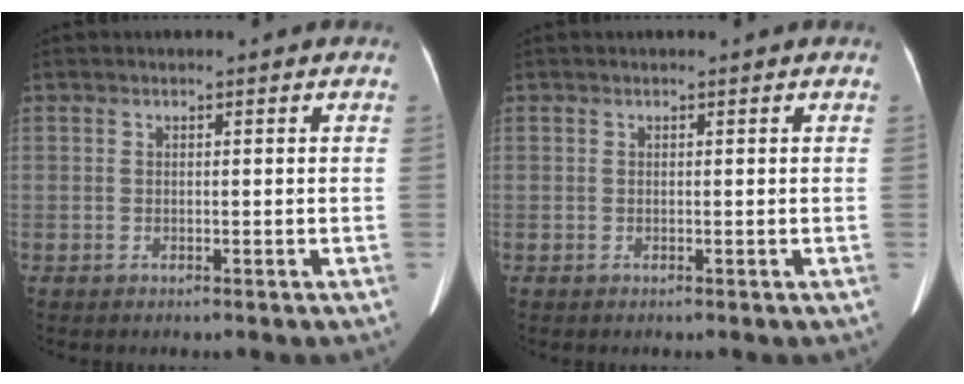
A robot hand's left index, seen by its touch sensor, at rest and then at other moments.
{"total": 0.0}